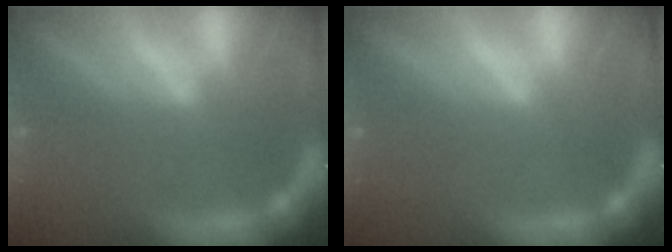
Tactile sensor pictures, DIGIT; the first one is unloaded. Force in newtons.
{"total": 0.9}